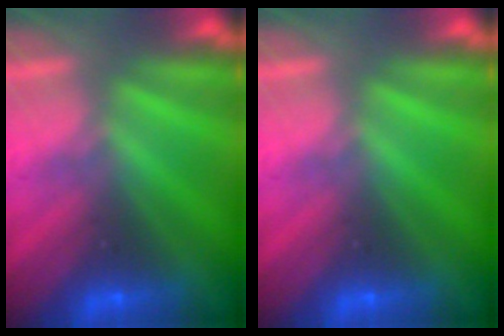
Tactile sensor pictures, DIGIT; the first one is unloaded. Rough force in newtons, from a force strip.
{"total": 0.0}